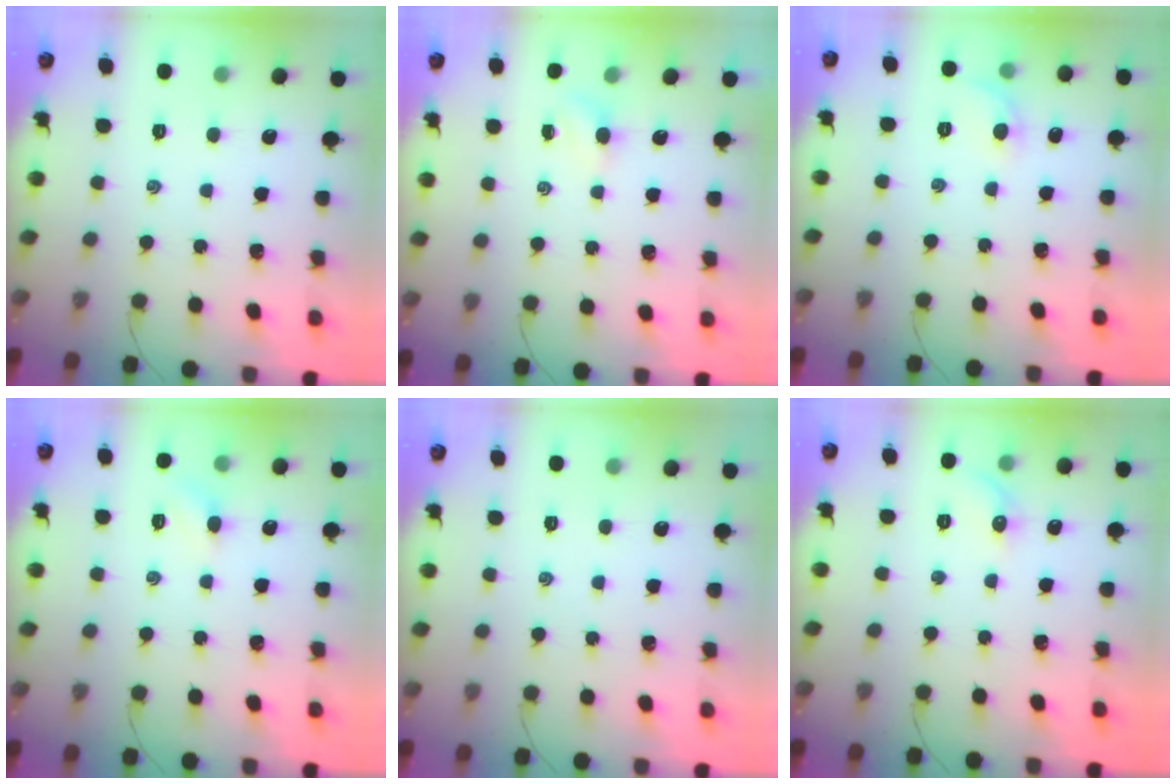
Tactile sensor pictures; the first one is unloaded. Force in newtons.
{"total": 3.2, "press": 3.0, "slide": 1.2}
{"total": 4.9, "press": 4.7, "slide": 1.5}
{"total": 3.5, "press": 3.3, "slide": 1.2}
{"total": 0.0}
{"total": 6.2, "press": 6.0, "slide": 1.7}